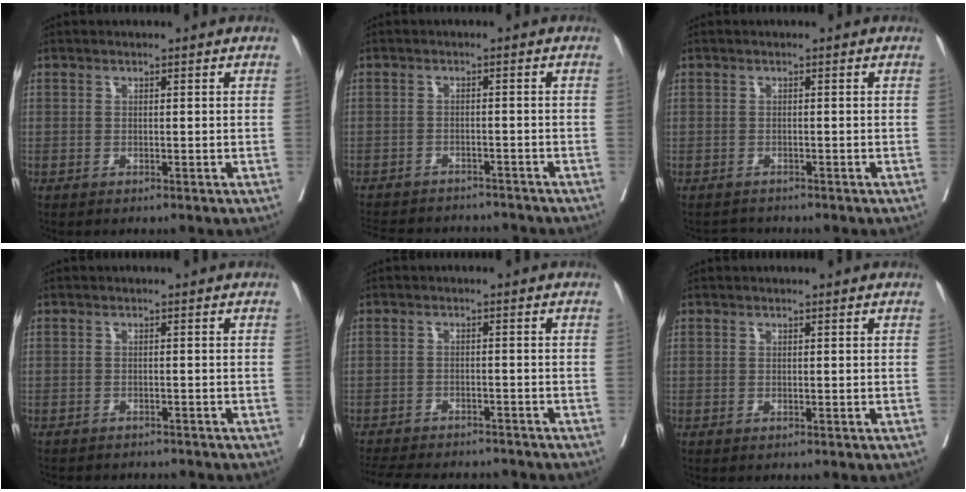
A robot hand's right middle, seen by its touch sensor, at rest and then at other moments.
{"total": 13.6, "force": [-12.6, 3.7, 3.9], "torque": [-0.087, 0.003, -0.165]}
{"total": 1.4, "force": [-1.3, 0.5, -0.4], "torque": [0.005, -0.005, -0.022]}
{"total": 6.8, "force": [-6.4, 1.6, 1.6], "torque": [-0.017, -0.005, -0.081]}
{"total": 14.8, "force": [-13.4, 3.7, 5.1], "torque": [-0.117, -0.009, -0.183]}
{"total": 0.0}